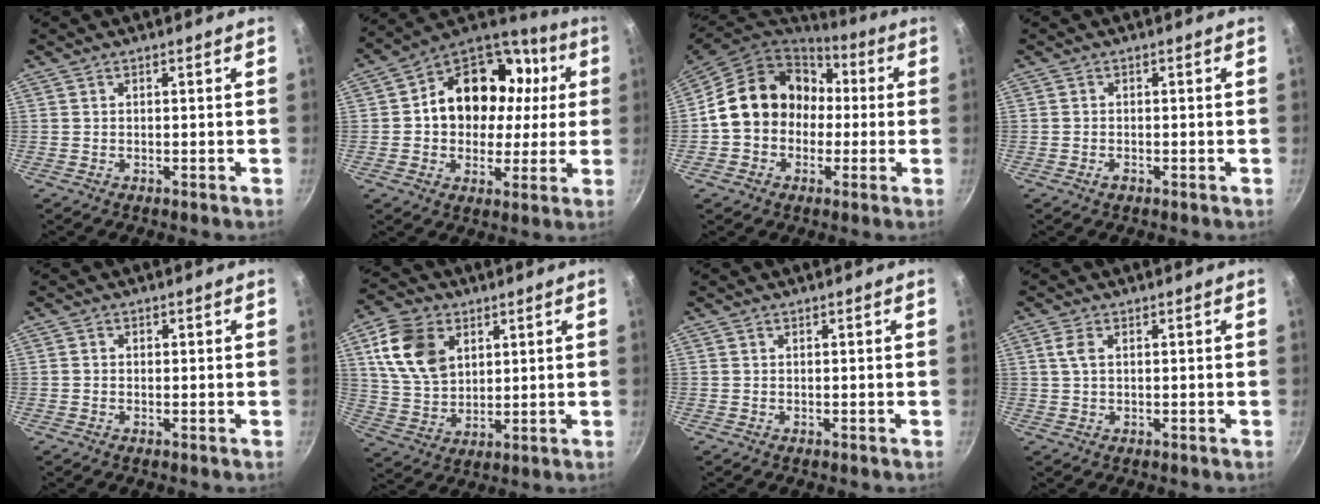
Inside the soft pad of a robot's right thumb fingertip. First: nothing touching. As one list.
[{"total": 20.5, "force": [2.8, 16.3, 12.0], "torque": [-0.162, 0.035, 0.039]}, {"total": 17.3, "force": [0.4, 14.7, 9.2], "torque": [-0.119, 0.052, -0.004]}, {"total": 1.2, "force": [-0.7, 0.8, 0.7], "torque": [-0.012, 0.003, -0.014]}, {"total": 0.7, "force": [0.0, 0.7, 0.3], "torque": [-0.004, 0.004, -0.001]}, {"total": 13.2, "force": [4.7, 9.3, 8.2], "torque": [-0.133, -0.015, 0.093]}, {"total": 0.0}, {"total": 2.4, "force": [0.6, 1.3, 2.0], "torque": [-0.042, 0.003, 0.012]}]